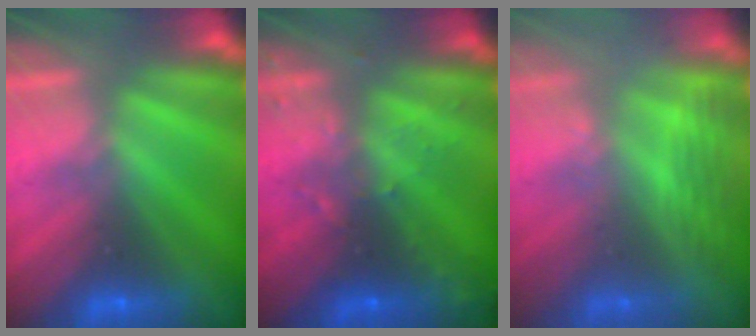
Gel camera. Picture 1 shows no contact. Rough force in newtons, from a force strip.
{"total": 2.9}
{"total": 2.9}